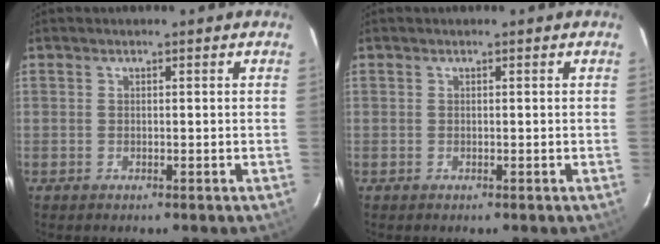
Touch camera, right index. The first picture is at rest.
{"total": 0.0}